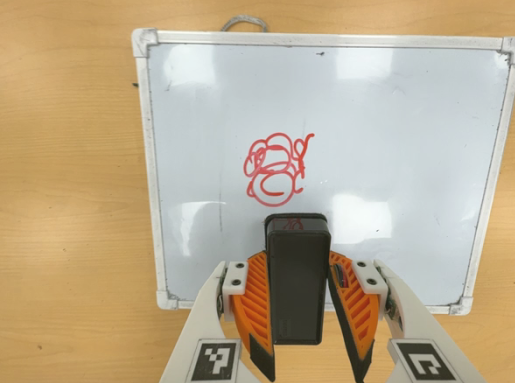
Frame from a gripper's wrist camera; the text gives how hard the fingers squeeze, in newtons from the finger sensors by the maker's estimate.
{"total": 6.0, "left": 4.7, "right": 7.2}